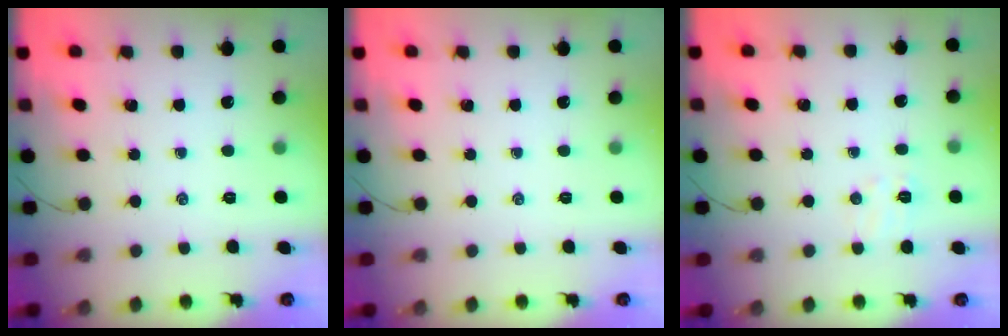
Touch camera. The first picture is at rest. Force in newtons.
{"total": 0.0}
{"total": 4.9, "press": 4.7, "slide": 1.3}